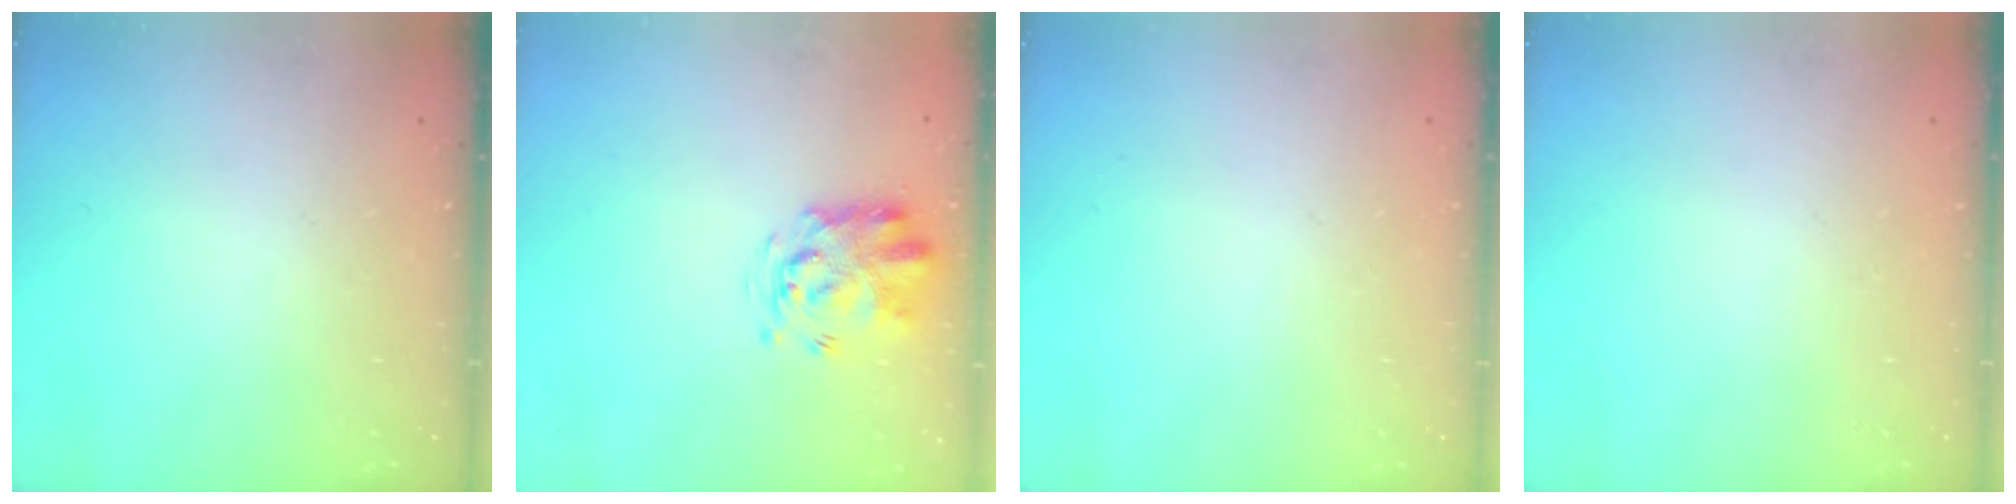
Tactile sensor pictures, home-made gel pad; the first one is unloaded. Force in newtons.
{"total": 3.4, "press": 3.3, "slide": 0.8}
{"total": 0.0}
{"total": 0.0}